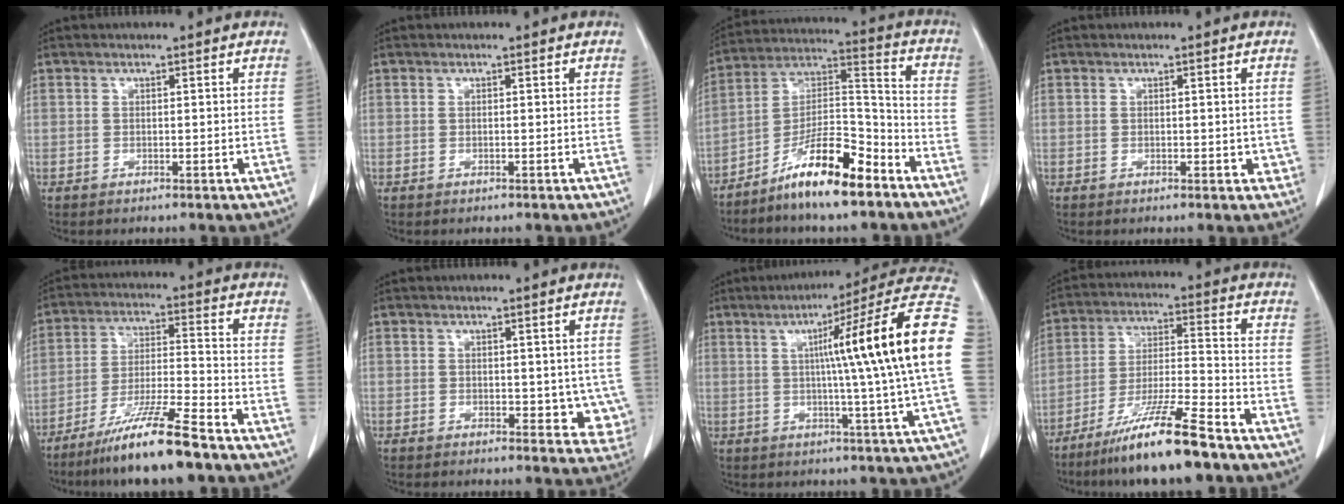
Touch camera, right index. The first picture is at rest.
{"total": 0.0}
{"total": 13.6, "force": [-9.5, 2.2, 9.4], "torque": [-0.171, 0.011, -0.169]}
{"total": 2.1, "force": [0.0, 1.2, 1.7], "torque": [-0.014, -0.001, 0.002]}
{"total": 12.0, "force": [-8.8, -0.2, 8.1], "torque": [-0.151, -0.030, -0.161]}
{"total": 5.3, "force": [0.3, 3.1, 4.2], "torque": [-0.025, -0.007, 0.006]}
{"total": 20.9, "force": [2.2, -2.4, 20.7], "torque": [-0.237, 0.022, 0.016]}
{"total": 13.1, "force": [-9.5, 0.0, 9.0], "torque": [-0.168, -0.028, -0.173]}